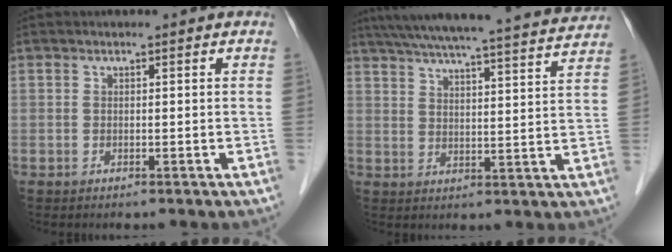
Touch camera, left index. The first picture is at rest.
{"total": 24.9, "force": [22.9, 0.8, 9.7], "torque": [-0.159, -0.013, 0.297]}